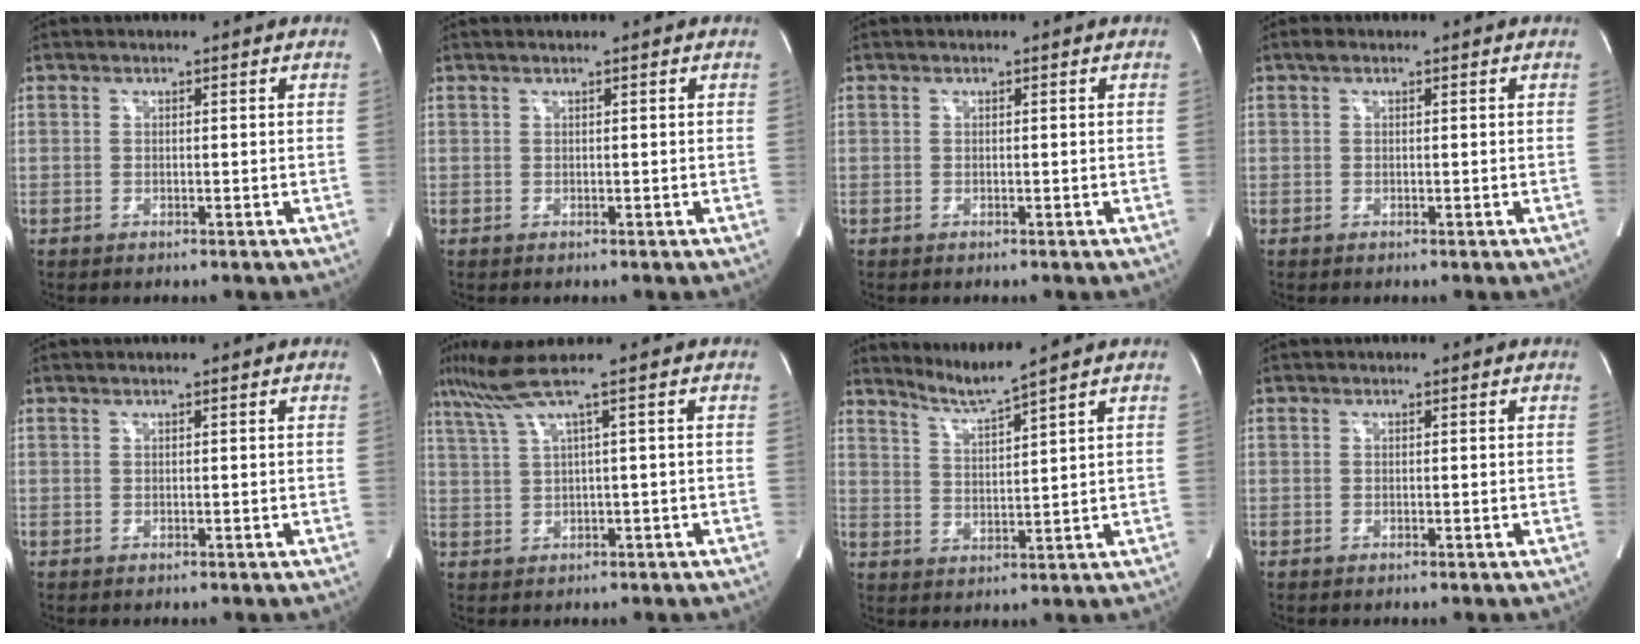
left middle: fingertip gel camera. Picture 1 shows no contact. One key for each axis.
{"total": 0.7, "fx": 0.5, "fy": -0.2, "fz": 0.5, "tx": -0.017, "ty": 0.008, "tz": 0.017}
{"total": 0.0}
{"total": 0.9, "fx": 0.6, "fy": 0.5, "fz": 0.5, "tx": -0.013, "ty": 0.013, "tz": 0.009}
{"total": 0.5, "fx": 0.4, "fy": -0.1, "fz": 0.3, "tx": -0.012, "ty": 0.006, "tz": 0.013}
{"total": 4.8, "fx": 2.9, "fy": -1.9, "fz": 3.3, "tx": -0.080, "ty": 0.018, "tz": 0.066}
{"total": 5.2, "fx": 4.5, "fy": -2.3, "fz": 1.1, "tx": -0.032, "ty": -0.022, "tz": 0.094}
{"total": 0.0}